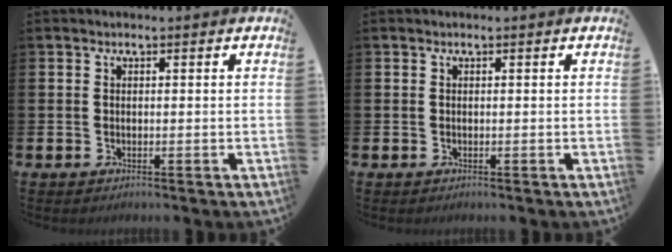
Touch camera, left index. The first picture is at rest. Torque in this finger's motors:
{"motor_torque": [0.00, 0.00, 0.00, -0.01]}